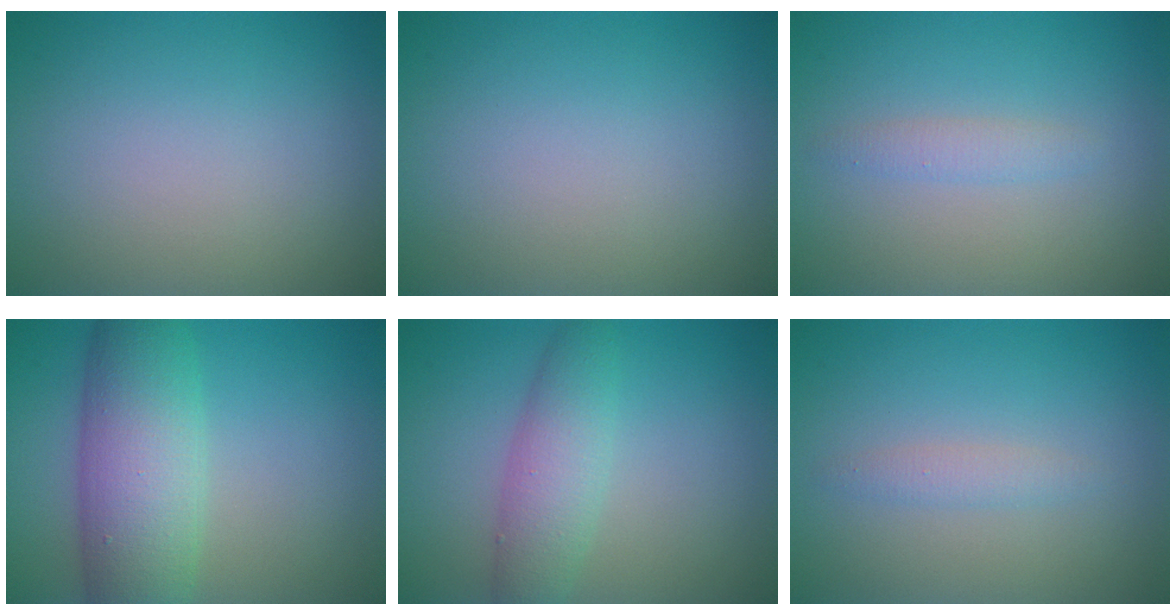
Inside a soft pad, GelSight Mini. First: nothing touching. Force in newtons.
{"total": 0.0}
{"total": 1.3, "press": 1.3, "slide": 0.0}
{"total": 8.4, "press": 8.4, "slide": 0.2}
{"total": 3.9, "press": 3.9, "slide": 0.0}
{"total": 1.2, "press": 1.2, "slide": 0.0}